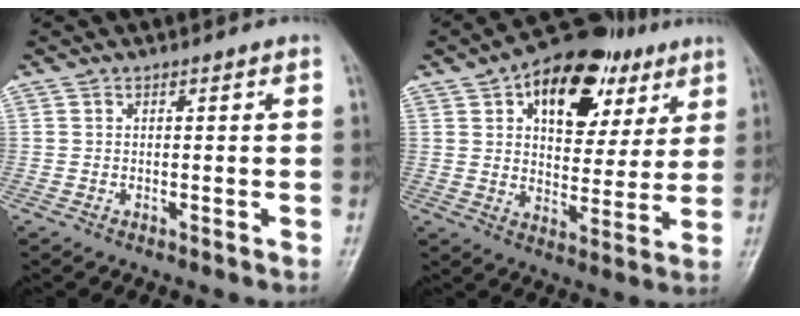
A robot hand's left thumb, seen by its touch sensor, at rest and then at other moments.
{"total": 19.2, "force": [8.9, 11.2, 12.8], "torque": [-0.137, -0.009, 0.132]}